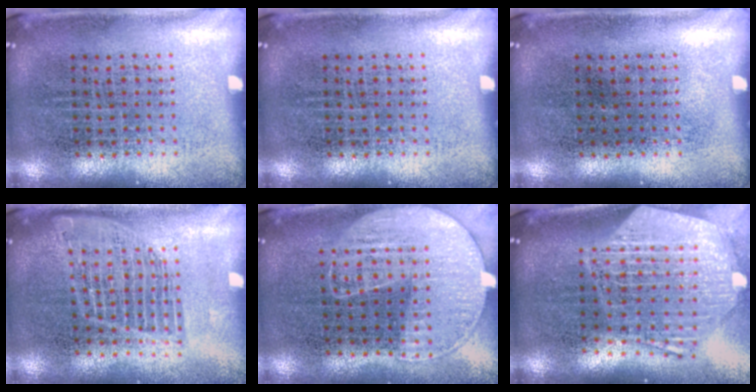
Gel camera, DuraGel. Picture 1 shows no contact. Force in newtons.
{"total": 0.0}
{"total": 0.0}
{"total": 1.4, "press": 1.2, "slide": 0.6}
{"total": 1.3, "press": 1.1, "slide": 0.6}
{"total": 2.8, "press": 2.2, "slide": 1.7}